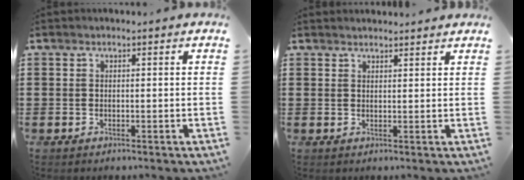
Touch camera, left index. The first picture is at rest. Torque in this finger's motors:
{"motor_torque": [0.77, -0.50, -0.04, -0.01]}